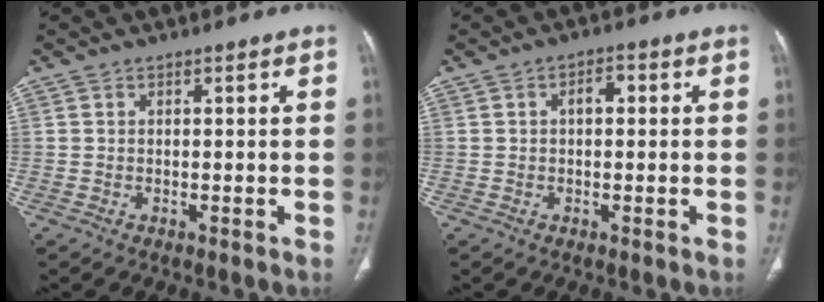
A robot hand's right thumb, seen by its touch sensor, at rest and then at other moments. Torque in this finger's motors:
{"motor_torque": [0.46, 0.69, 0.29, 0.39, 0.05]}